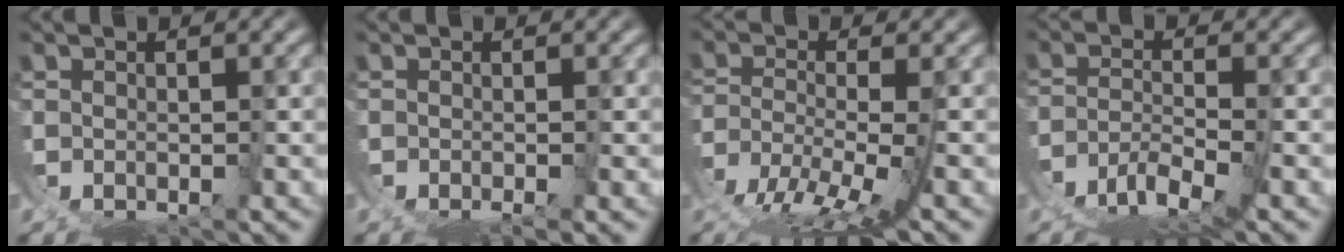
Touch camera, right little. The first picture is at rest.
{"total": 1.1, "force": [-0.7, 0.0, 0.9], "torque": [-0.002, 0.003, -0.015]}
{"total": 5.5, "force": [-3.2, 1.4, 4.3], "torque": [-0.080, -0.028, -0.040]}
{"total": 4.8, "force": [-2.8, 1.4, 3.6], "torque": [-0.049, -0.011, -0.043]}